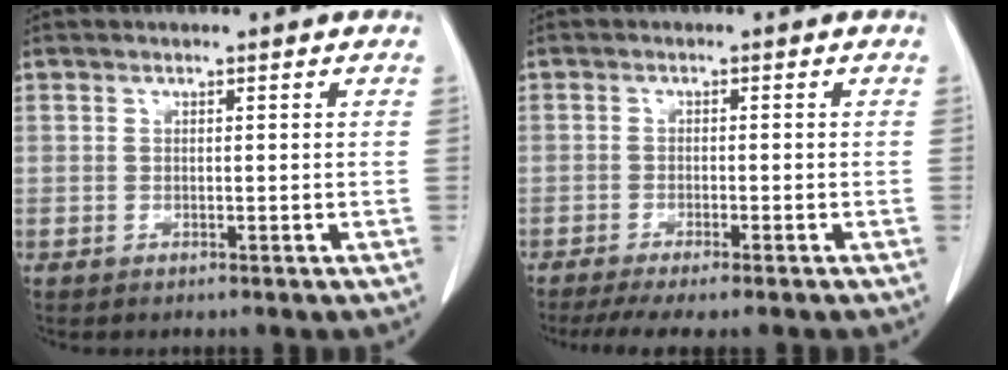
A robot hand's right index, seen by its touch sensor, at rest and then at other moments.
{"total": 7.9, "force": [-6.4, 0.7, 4.6], "torque": [-0.063, -0.010, -0.097]}